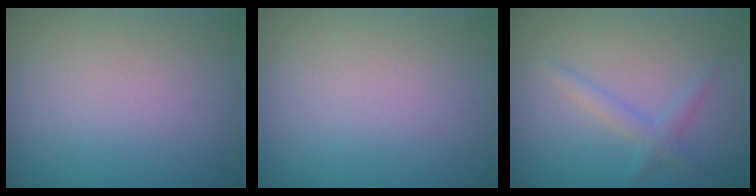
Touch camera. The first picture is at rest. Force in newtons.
{"total": 0.0}
{"total": 1.7, "press": 1.7, "slide": 0.1}